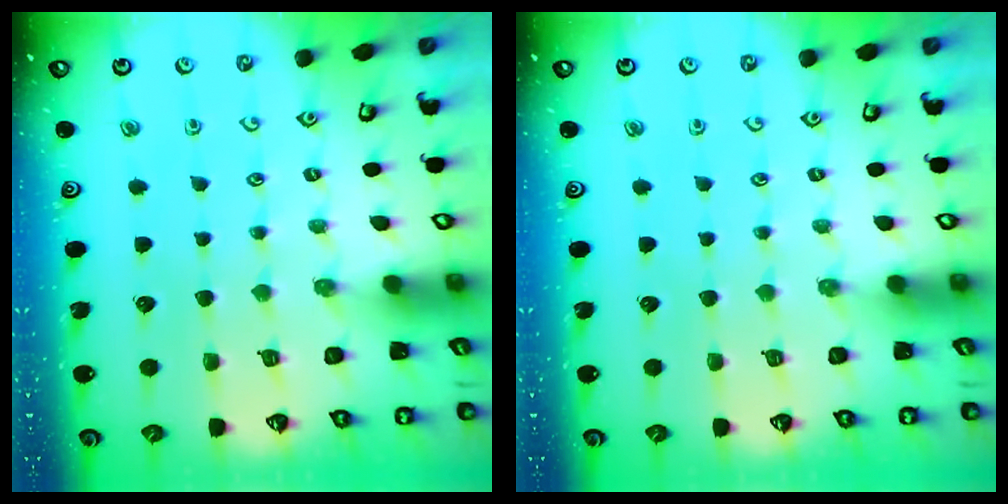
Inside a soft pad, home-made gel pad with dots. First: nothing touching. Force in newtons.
{"total": 0.0}